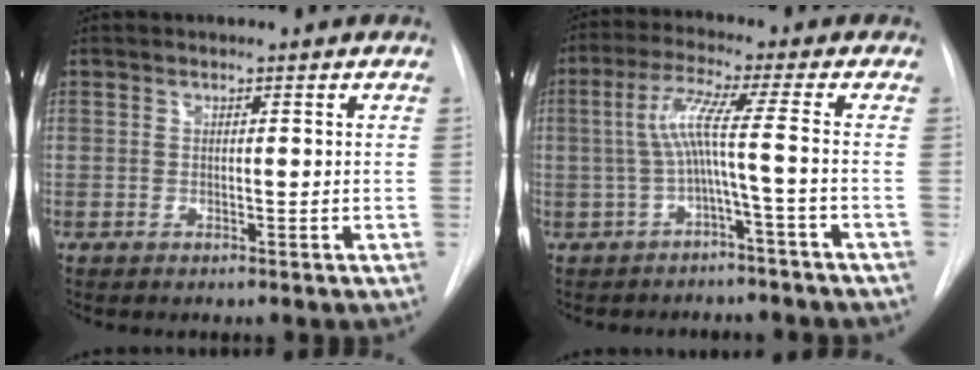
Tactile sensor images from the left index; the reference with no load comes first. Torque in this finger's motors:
{"motor_torque": [1.20, -0.12, 0.74, 0.21]}